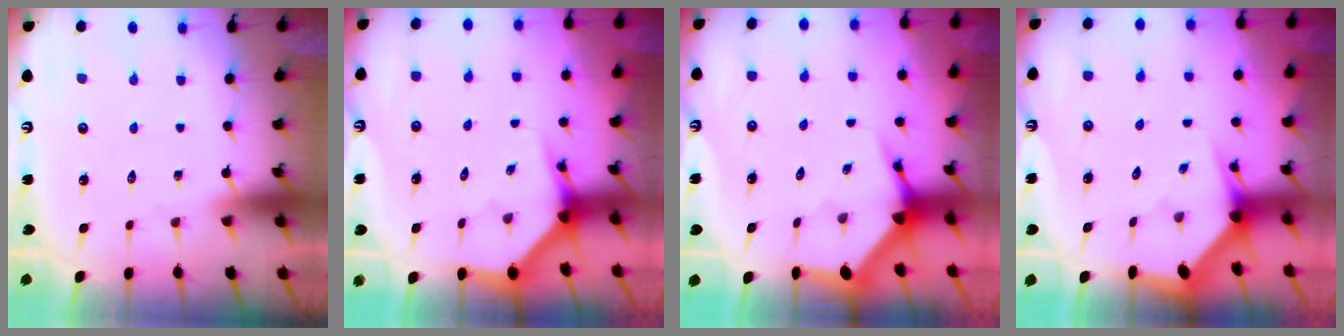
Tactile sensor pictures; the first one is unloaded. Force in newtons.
{"total": 3.8, "press": 3.8, "slide": 0.2}
{"total": 3.6, "press": 3.6, "slide": 0.5}
{"total": 3.0, "press": 3.0, "slide": 0.1}